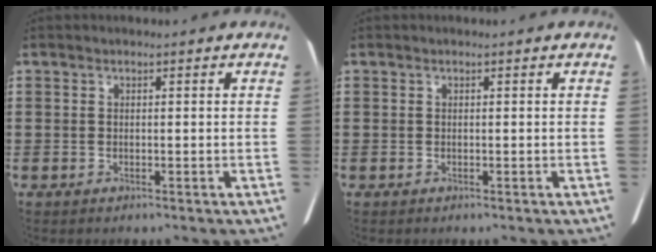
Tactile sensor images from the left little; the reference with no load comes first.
{"total": 0.0}